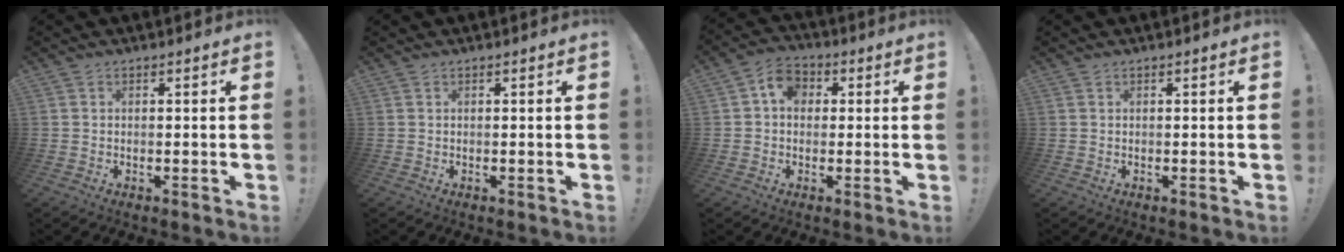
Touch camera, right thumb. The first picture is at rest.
{"total": 0.0}
{"total": 7.0, "force": [1.4, 5.6, 3.9], "torque": [-0.057, 0.006, 0.027]}
{"total": 0.0}